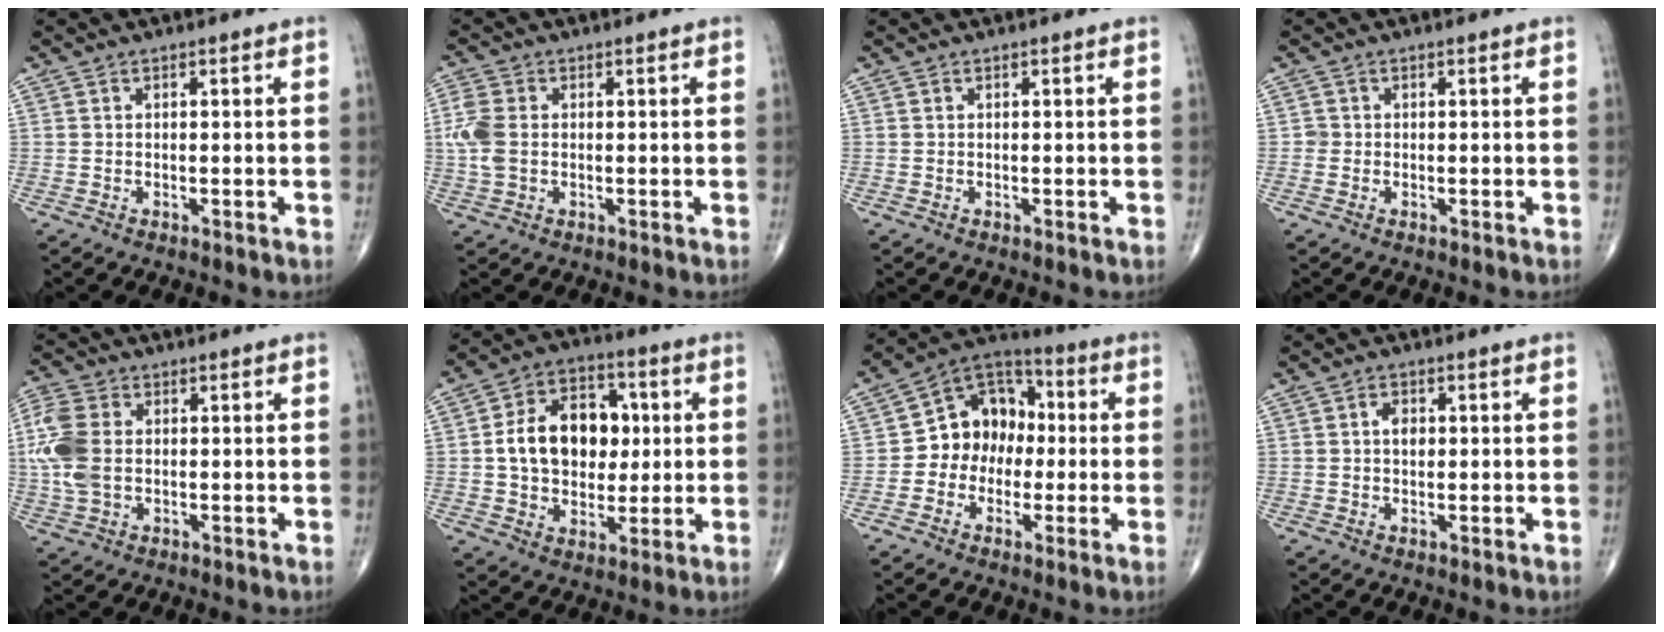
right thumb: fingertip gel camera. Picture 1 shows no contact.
{"total": 5.8, "force": [0.0, 3.9, 4.3], "torque": [-0.121, 0.006, -0.003]}
{"total": 0.0}
{"total": 1.0, "force": [-0.2, 1.0, 0.1], "torque": [0.005, 0.004, -0.005]}
{"total": 9.8, "force": [0.3, 6.5, 7.4], "torque": [-0.188, 0.008, 0.005]}
{"total": 16.1, "force": [1.5, 11.6, 11.1], "torque": [-0.141, 0.017, 0.024]}
{"total": 12.1, "force": [-0.7, 10.0, 6.7], "torque": [-0.065, 0.037, -0.028]}
{"total": 2.6, "force": [0.3, 1.7, 1.9], "torque": [-0.024, 0.002, 0.002]}